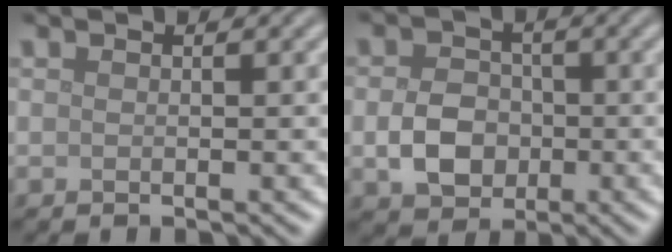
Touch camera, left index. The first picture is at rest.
{"total": 4.2, "force": [-0.8, 3.3, 2.4], "torque": [-0.043, 0.000, -0.017]}